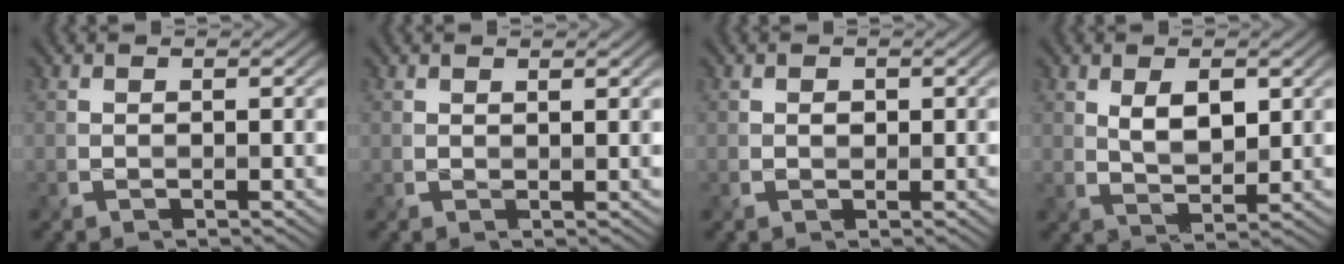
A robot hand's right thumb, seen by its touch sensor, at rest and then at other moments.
{"total": 0.8, "force": [0.7, 0.1, 0.4], "torque": [-0.008, -0.001, 0.013]}
{"total": 0.7, "force": [0.1, 0.6, 0.2], "torque": [-0.007, -0.007, 0.009]}
{"total": 4.1, "force": [1.6, 2.2, 3.2], "torque": [-0.069, -0.008, 0.037]}